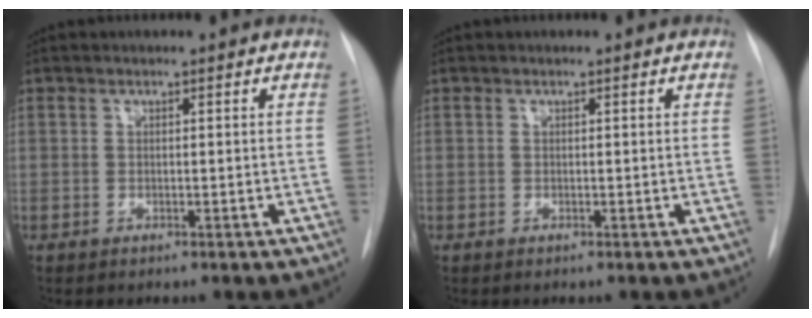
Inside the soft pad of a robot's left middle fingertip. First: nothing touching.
{"total": 0.0}